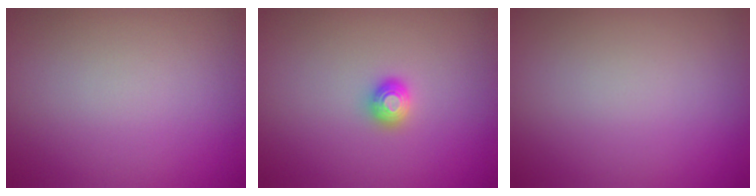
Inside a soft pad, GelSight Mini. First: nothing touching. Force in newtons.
{"total": 1.2, "press": 1.2, "slide": 0.1}
{"total": 0.0}